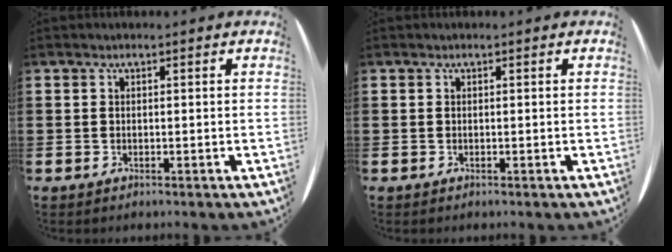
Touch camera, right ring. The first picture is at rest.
{"total": 0.0}